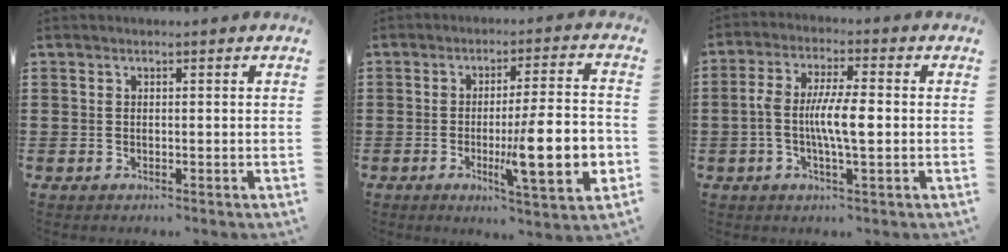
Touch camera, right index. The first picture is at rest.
{"total": 13.7, "force": [-2.8, 2.6, 13.2], "torque": [-0.210, -0.014, -0.046]}
{"total": 7.3, "force": [-0.8, 1.7, 7.1], "torque": [-0.145, -0.004, -0.021]}